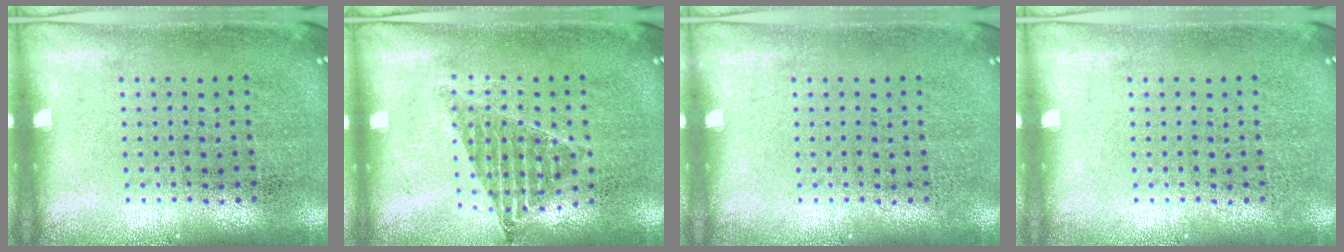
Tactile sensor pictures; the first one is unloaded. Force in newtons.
{"total": 1.0, "press": 0.9, "slide": 0.3}
{"total": 0.0}
{"total": 0.0}